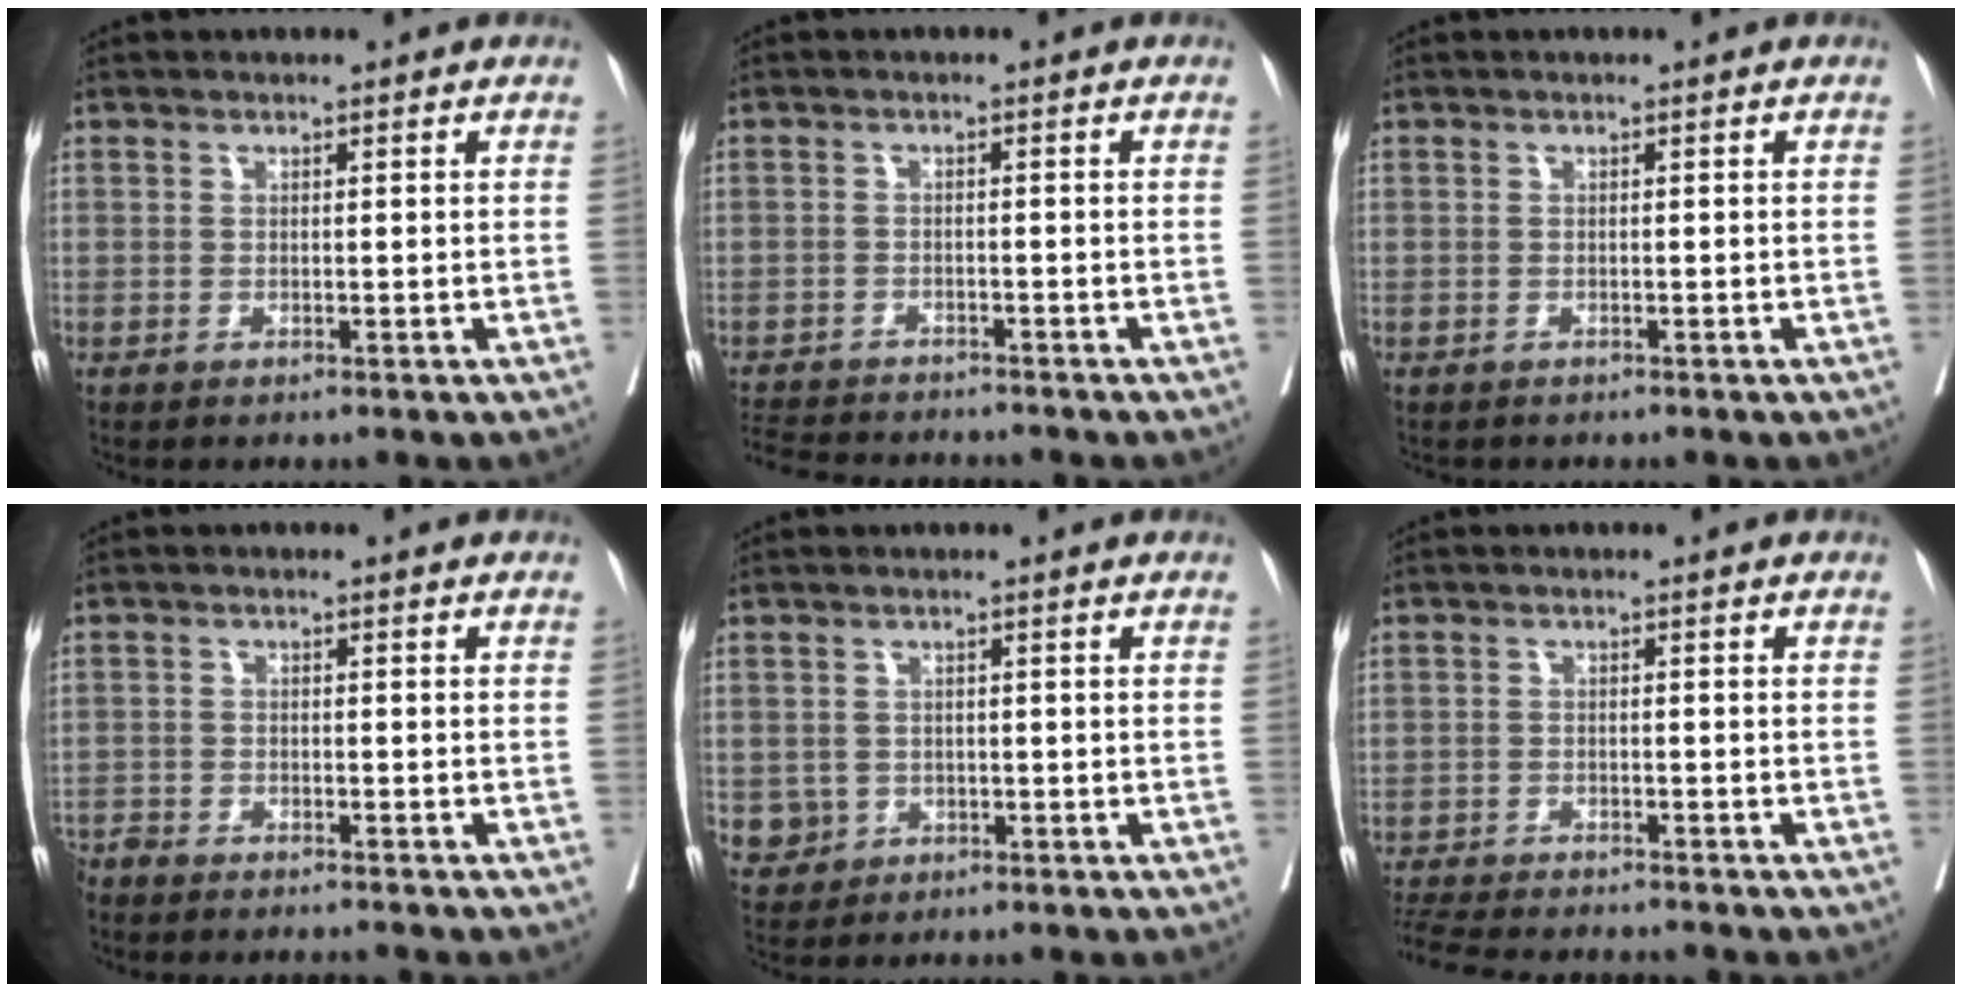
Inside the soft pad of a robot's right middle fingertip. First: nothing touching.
{"total": 9.5, "force": [-8.9, 1.7, 2.9], "torque": [-0.053, -0.005, -0.132]}
{"total": 0.8, "force": [-0.7, 0.3, 0.1], "torque": [-0.010, 0.000, -0.011]}
{"total": 7.4, "force": [-7.1, 0.9, 2.0], "torque": [-0.019, -0.009, -0.112]}
{"total": 3.0, "force": [-0.7, 2.9, 0.4], "torque": [0.002, 0.007, -0.006]}
{"total": 10.8, "force": [-10.0, 1.3, 3.9], "torque": [-0.064, -0.012, -0.150]}